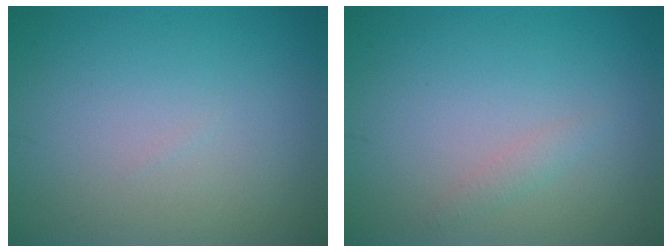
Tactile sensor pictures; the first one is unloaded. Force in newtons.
{"total": 1.0, "press": 0.9, "slide": 0.1}